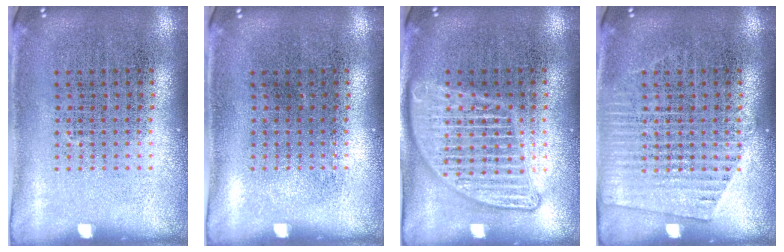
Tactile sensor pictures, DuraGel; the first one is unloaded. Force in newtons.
{"total": 0.0}
{"total": 3.0, "press": 3.0, "slide": 0.3}
{"total": 1.7, "press": 1.6, "slide": 0.3}